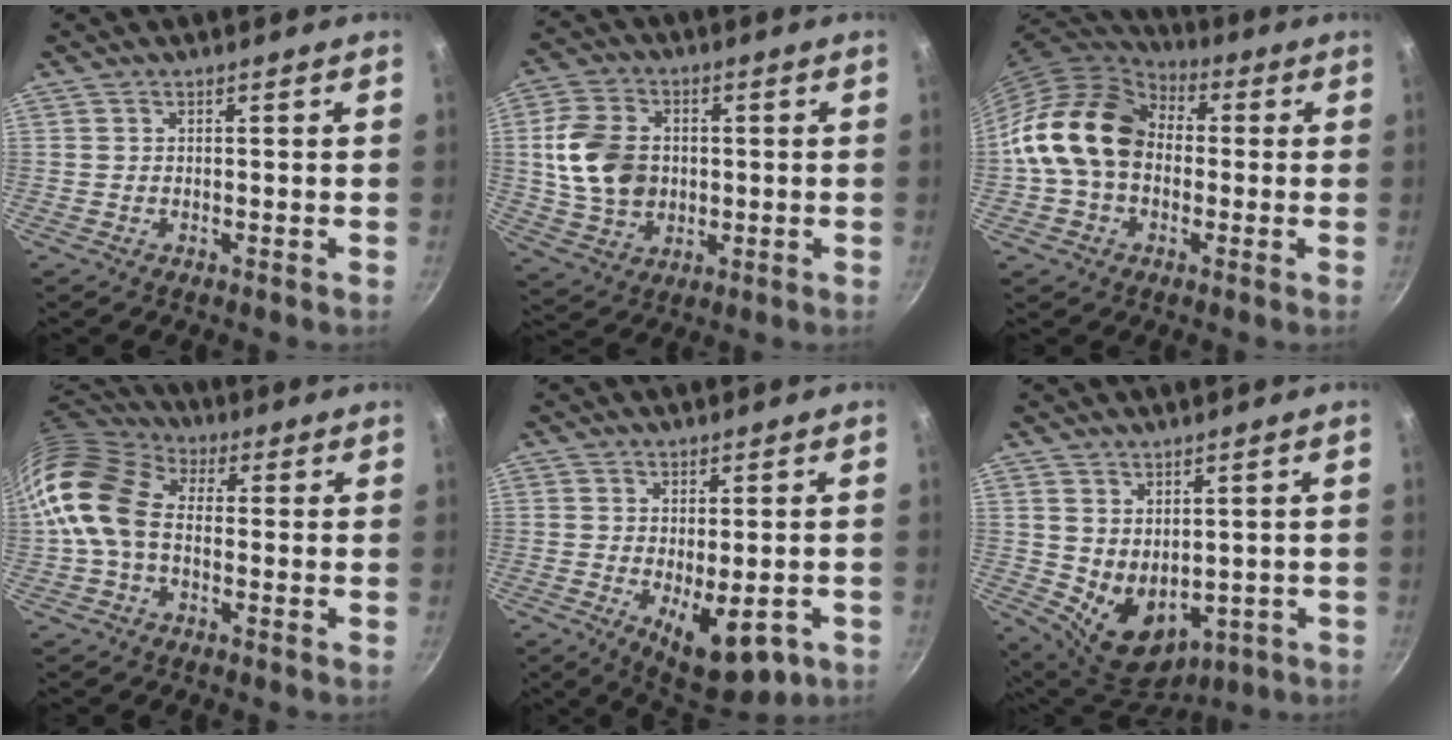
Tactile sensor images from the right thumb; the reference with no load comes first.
{"total": 13.1, "force": [0.7, 10.0, 8.5], "torque": [-0.139, 0.003, 0.016]}
{"total": 16.7, "force": [0.0, 12.7, 10.9], "torque": [-0.170, 0.037, -0.014]}
{"total": 13.2, "force": [-0.8, 9.3, 9.4], "torque": [-0.165, 0.029, -0.035]}
{"total": 11.1, "force": [-3.4, 4.9, 9.4], "torque": [-0.113, -0.011, -0.030]}
{"total": 9.8, "force": [0.8, 7.0, 6.8], "torque": [-0.085, -0.027, 0.041]}